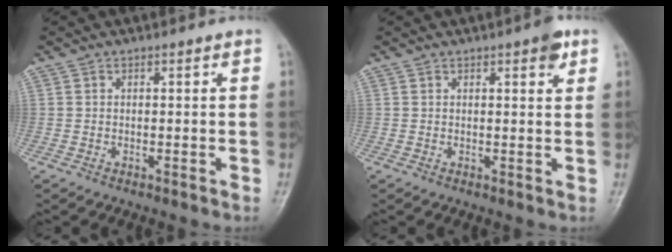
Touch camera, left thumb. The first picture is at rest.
{"total": 3.1, "force": [1.7, 0.9, 2.4], "torque": [-0.025, -0.005, 0.018]}